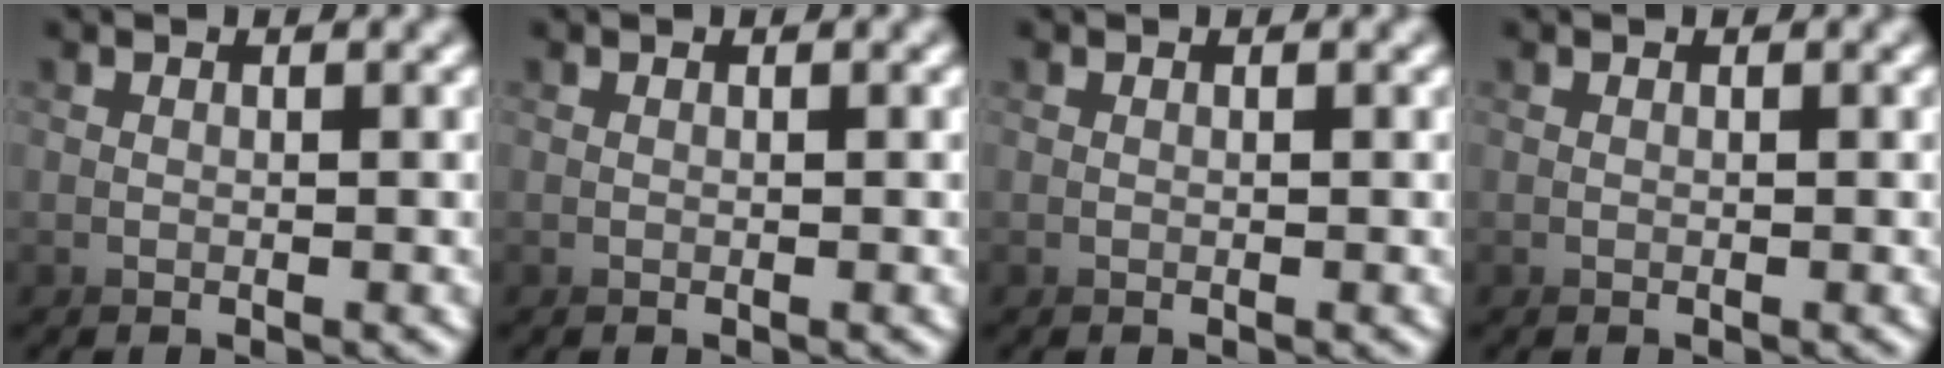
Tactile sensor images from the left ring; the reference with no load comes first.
{"total": 0.0}
{"total": 0.0}
{"total": 0.0}